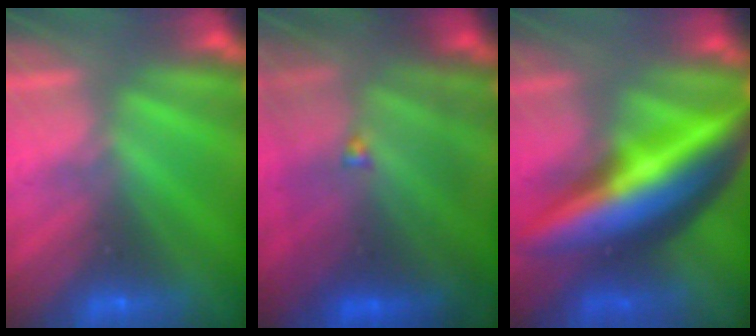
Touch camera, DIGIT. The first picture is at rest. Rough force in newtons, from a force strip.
{"total": 7.8}
{"total": 8.7}